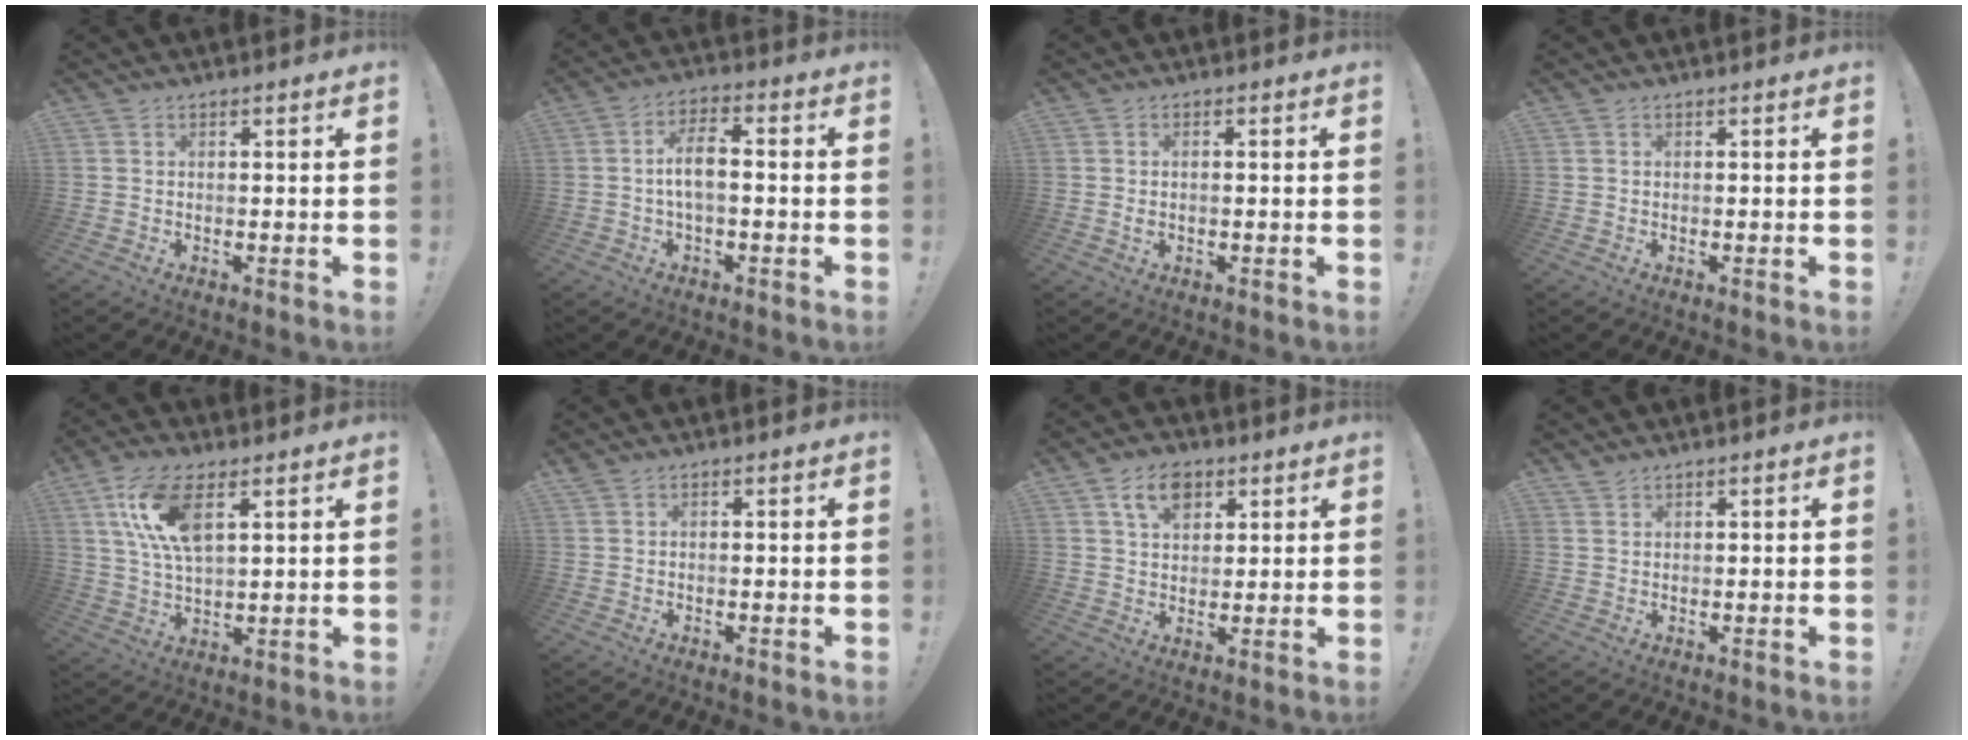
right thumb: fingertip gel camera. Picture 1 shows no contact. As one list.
[{"total": 7.3, "force": [-0.5, 2.7, 6.8], "torque": [-0.115, 0.003, -0.010]}, {"total": 0.9, "force": [-0.2, 0.2, 0.9], "torque": [-0.008, -0.002, -0.005]}, {"total": 0.0}, {"total": 13.1, "force": [5.8, 6.0, 10.1], "torque": [-0.203, -0.014, 0.104]}, {"total": 0.7, "force": [0.5, 0.4, 0.1], "torque": [0.000, -0.001, 0.009]}, {"total": 8.9, "force": [4.8, 5.8, 4.7], "torque": [-0.068, -0.008, 0.088]}, {"total": 1.3, "force": [1.2, 0.5, 0.3], "torque": [0.001, -0.006, 0.022]}]